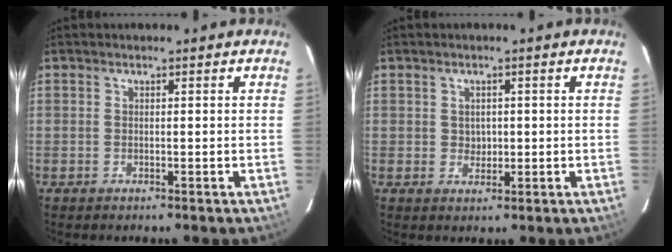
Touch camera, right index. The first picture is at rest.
{"total": 2.0, "force": [0.1, 1.8, 0.6], "torque": [-0.007, 0.004, 0.004]}